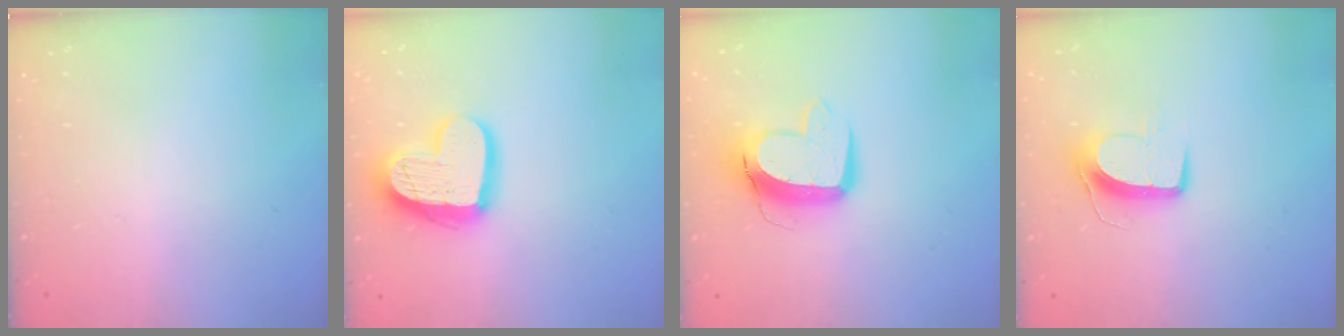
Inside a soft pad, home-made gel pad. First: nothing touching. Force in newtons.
{"total": 17.8, "press": 17.7, "slide": 1.7}
{"total": 12.5, "press": 12.4, "slide": 1.5}
{"total": 10.1, "press": 10.1, "slide": 0.1}